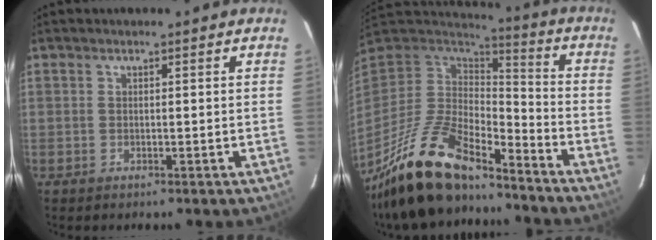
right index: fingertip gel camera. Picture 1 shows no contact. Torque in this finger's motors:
{"motor_torque": [0.85, -0.88, 0.85, 0.21]}